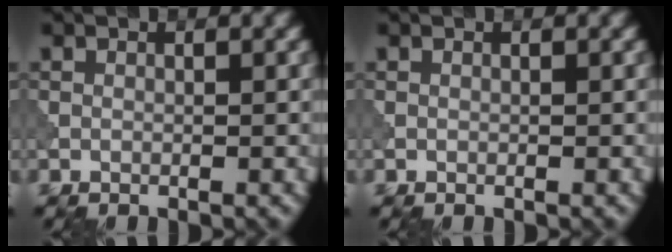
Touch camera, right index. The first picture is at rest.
{"total": 0.0}